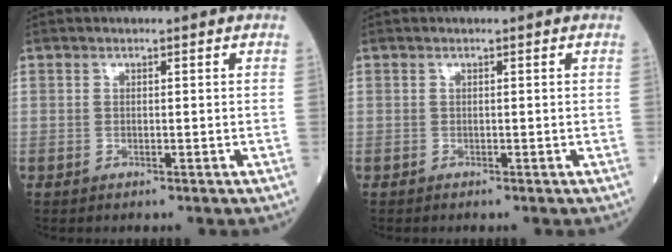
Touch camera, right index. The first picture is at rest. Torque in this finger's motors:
{"motor_torque": [0.00, 0.00, 0.00, -0.04]}